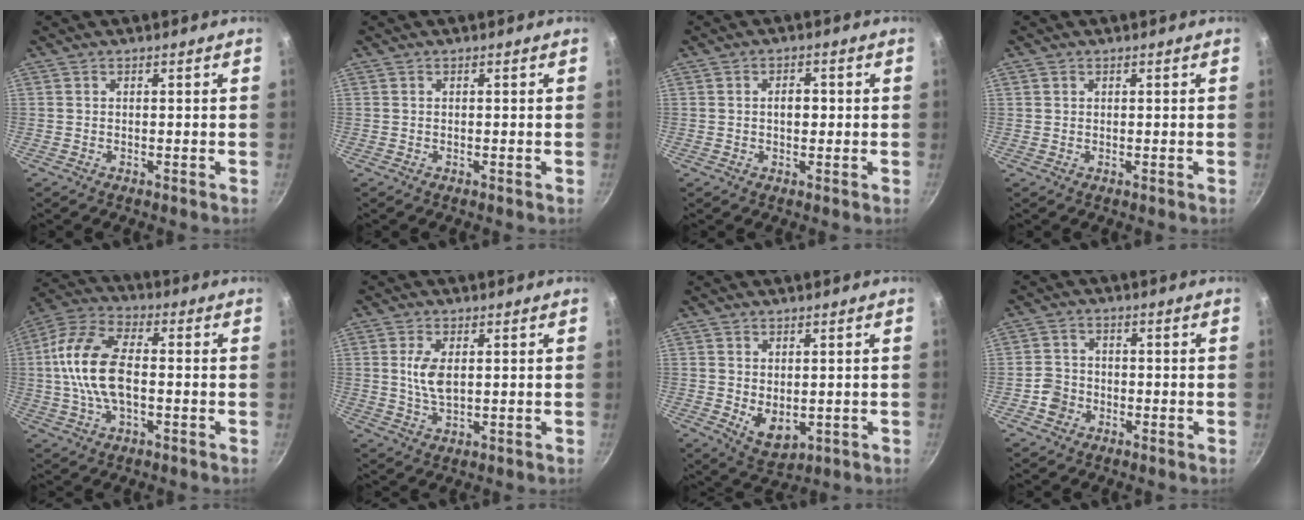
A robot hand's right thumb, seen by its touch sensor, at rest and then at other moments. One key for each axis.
{"total": 0.0}
{"total": 5.0, "fx": 0.2, "fy": 3.2, "fz": 3.8, "tx": -0.035, "ty": 0.013, "tz": -0.001}
{"total": 0.9, "fx": 0.4, "fy": 0.7, "fz": 0.3, "tx": -0.003, "ty": 0.002, "tz": 0.004}
{"total": 14.7, "fx": -0.4, "fy": 7.7, "fz": 12.5, "tx": -0.240, "ty": 0.030, "tz": -0.025}
{"total": 5.5, "fx": 1.1, "fy": 2.7, "fz": 4.7, "tx": -0.092, "ty": -0.008, "tz": 0.023}
{"total": 5.9, "fx": 0.5, "fy": 3.9, "fz": 4.5, "tx": -0.060, "ty": -0.021, "tz": 0.023}
{"total": 4.0, "fx": -1.6, "fy": 3.5, "fz": 1.1, "tx": -0.006, "ty": 0.022, "tz": -0.032}